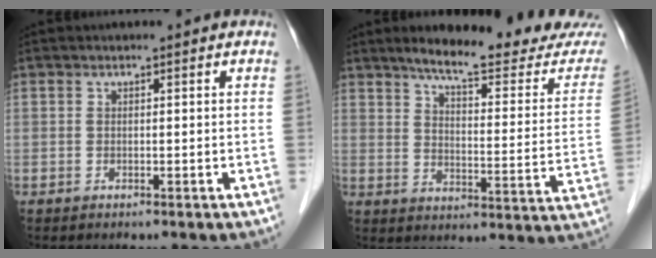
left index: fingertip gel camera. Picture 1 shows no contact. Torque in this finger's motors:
{"motor_torque": [0.07, -0.22, 0.22, 0.06]}